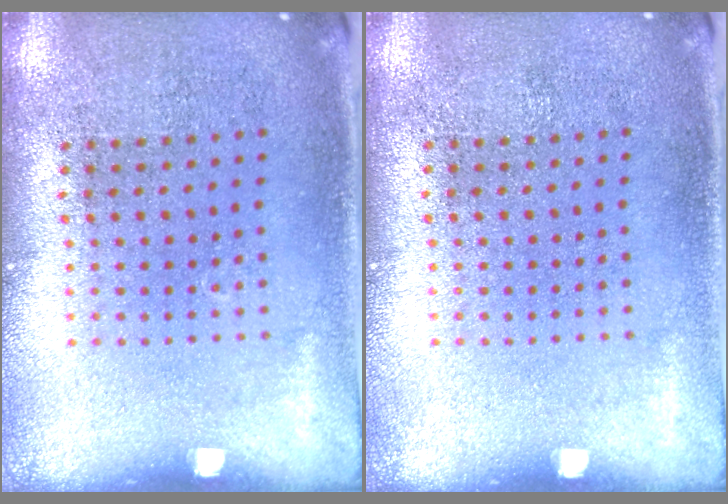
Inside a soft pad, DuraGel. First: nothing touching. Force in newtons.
{"total": 0.0}